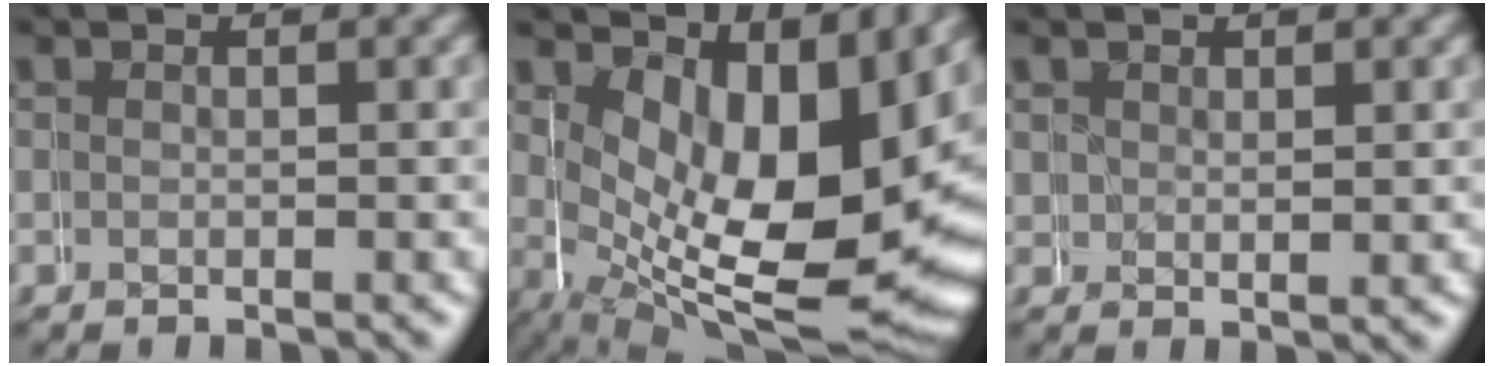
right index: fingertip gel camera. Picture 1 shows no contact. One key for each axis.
{"total": 13.7, "fx": 0.3, "fy": 6.6, "fz": 12.0, "tx": -0.193, "ty": -0.058, "tz": 0.044}
{"total": 1.7, "fx": 1.3, "fy": 0.7, "fz": 0.8, "tx": -0.019, "ty": -0.012, "tz": 0.028}